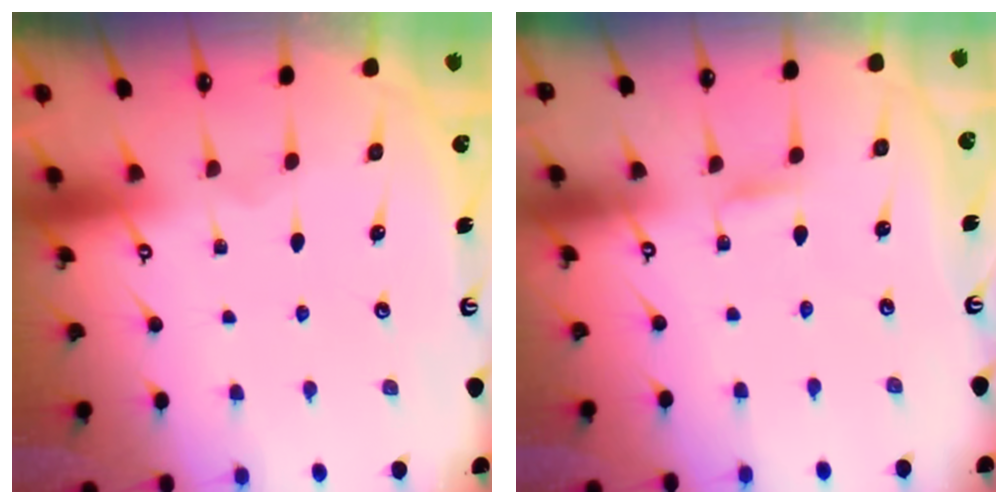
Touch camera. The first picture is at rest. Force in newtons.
{"total": 1.8, "press": 1.8, "slide": 0.2}